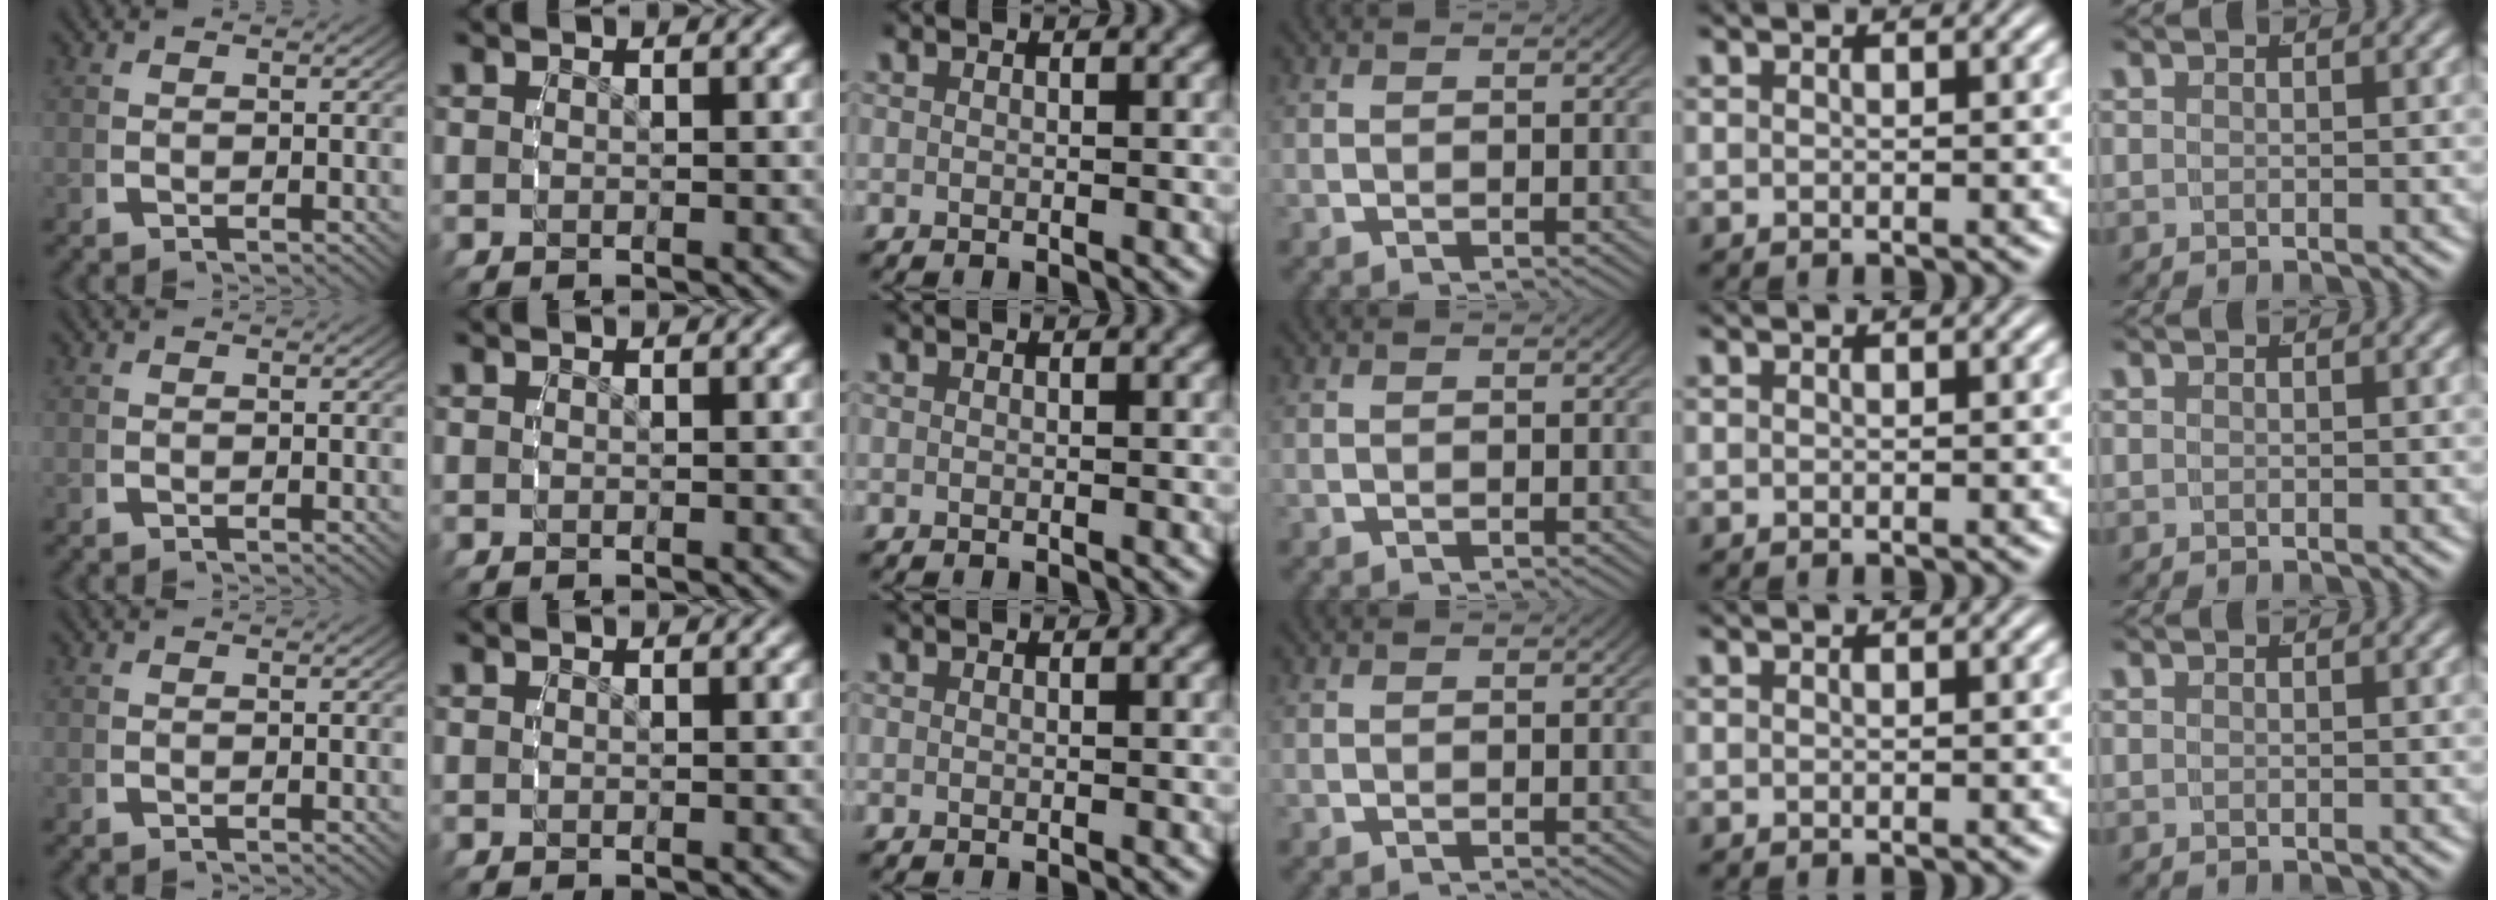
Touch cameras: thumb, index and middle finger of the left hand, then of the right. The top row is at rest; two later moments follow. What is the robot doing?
{"motion": "reach", "object": "paper plate"}